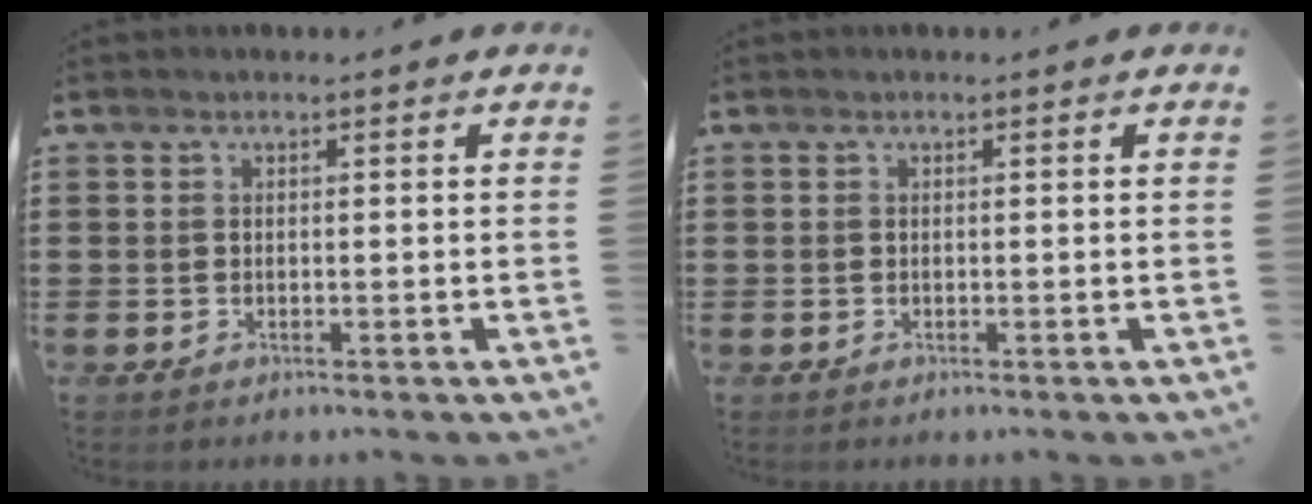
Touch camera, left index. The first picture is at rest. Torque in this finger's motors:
{"motor_torque": [0.00, 0.00, 0.00, 0.00]}